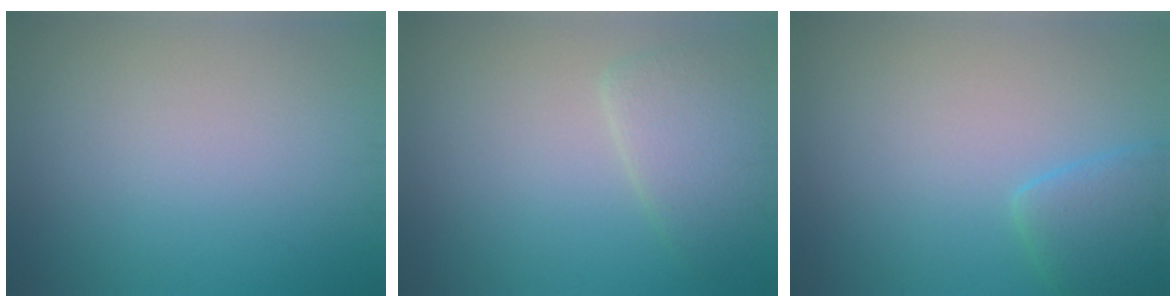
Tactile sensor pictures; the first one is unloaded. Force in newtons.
{"total": 3.1, "press": 3.1, "slide": 0.4}
{"total": 2.9, "press": 2.9, "slide": 0.2}